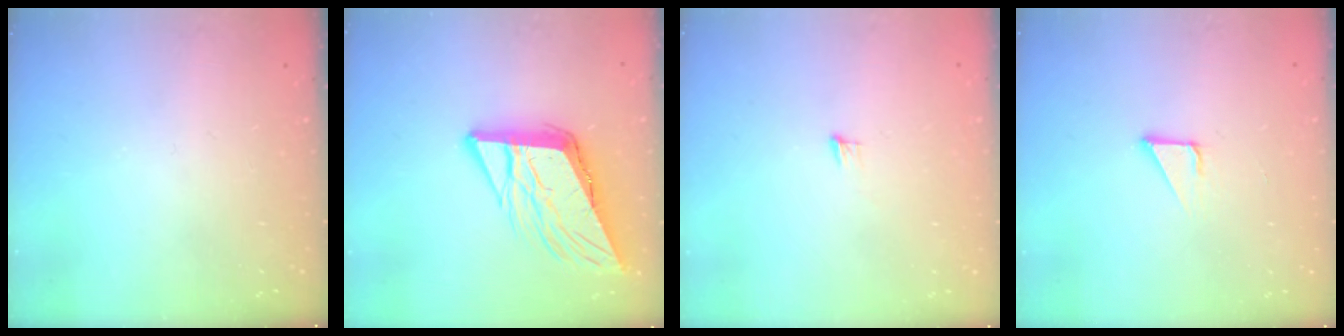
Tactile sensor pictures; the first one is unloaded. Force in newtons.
{"total": 11.0, "press": 10.7, "slide": 2.3}
{"total": 3.9, "press": 3.8, "slide": 0.9}
{"total": 2.1, "press": 2.1, "slide": 0.0}